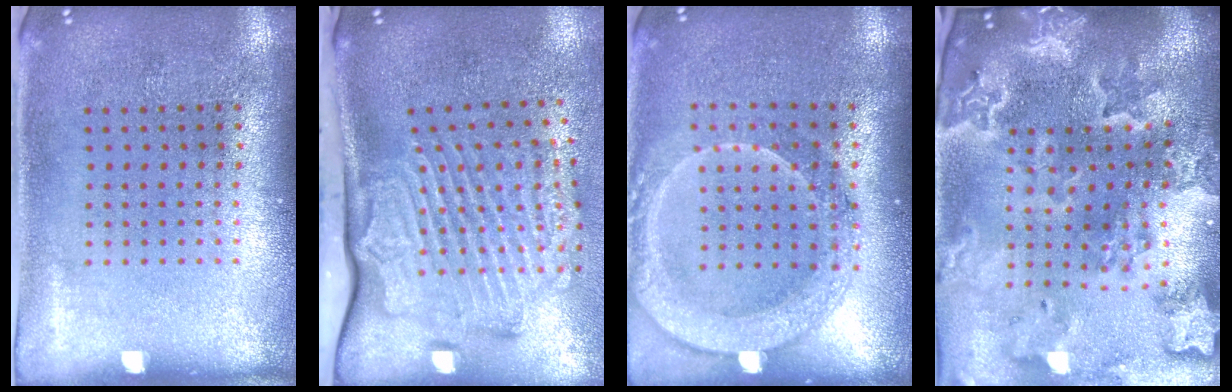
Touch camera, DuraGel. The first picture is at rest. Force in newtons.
{"total": 3.3, "press": 2.3, "slide": 2.4}
{"total": 1.9, "press": 1.8, "slide": 0.6}
{"total": 4.0, "press": 3.4, "slide": 2.0}